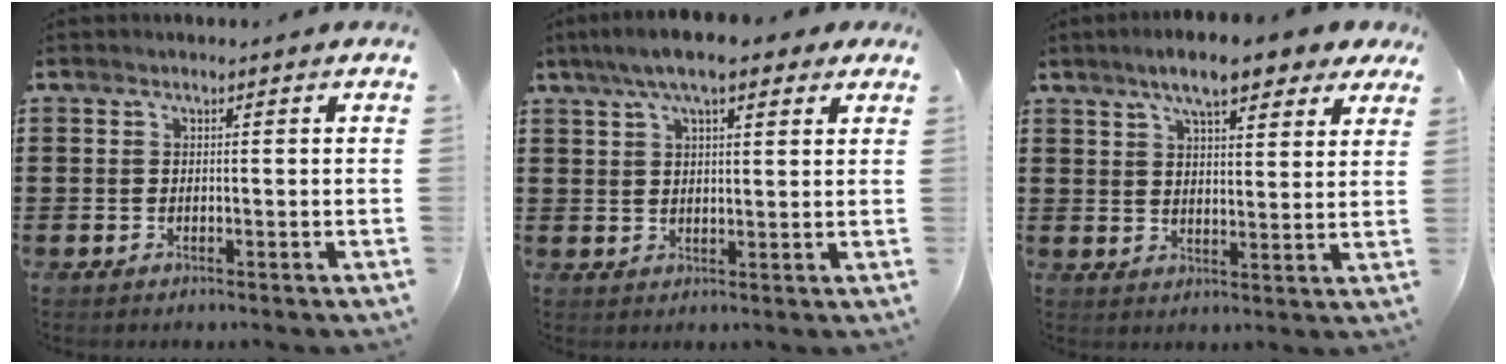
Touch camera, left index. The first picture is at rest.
{"total": 7.3, "force": [5.3, 1.8, 4.7], "torque": [-0.102, 0.004, 0.096]}
{"total": 8.3, "force": [6.6, 1.8, 4.8], "torque": [-0.095, -0.008, 0.116]}